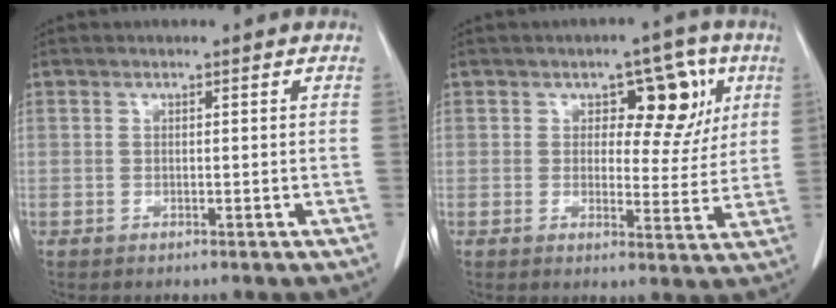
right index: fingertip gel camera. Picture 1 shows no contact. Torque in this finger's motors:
{"motor_torque": [0.38, 0.37, 0.12, 0.04]}